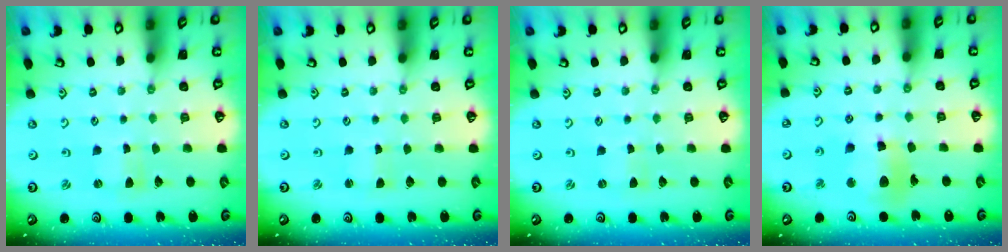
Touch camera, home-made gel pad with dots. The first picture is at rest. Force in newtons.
{"total": 1.0, "press": 1.0, "slide": 0.0}
{"total": 0.0}
{"total": 13.1, "press": 13.0, "slide": 1.7}